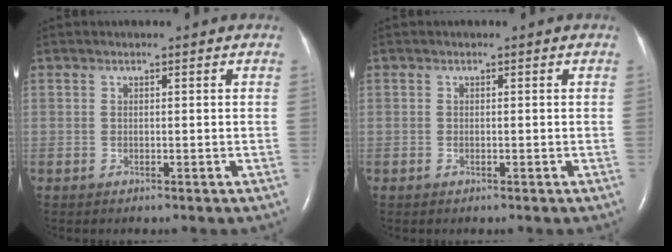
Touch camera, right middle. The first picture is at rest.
{"total": 0.0}